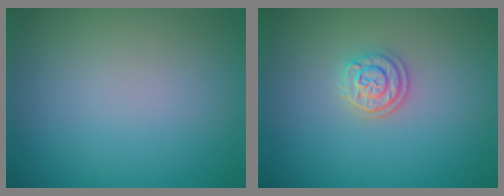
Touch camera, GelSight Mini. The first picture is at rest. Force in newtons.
{"total": 2.2, "press": 2.1, "slide": 0.9}